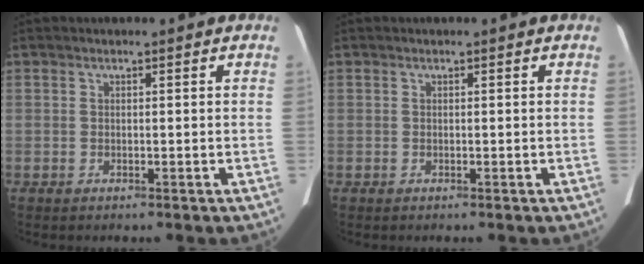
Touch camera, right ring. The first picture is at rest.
{"total": 0.0}